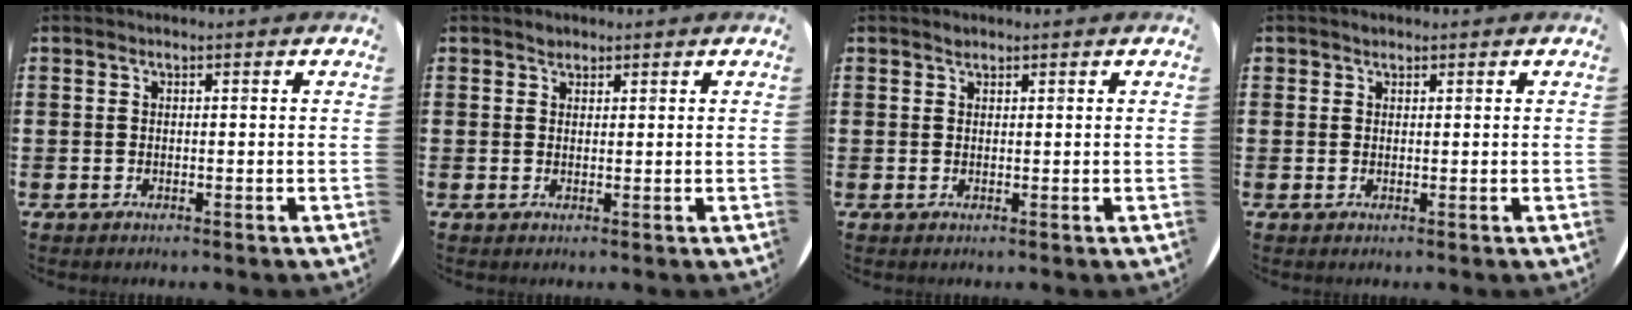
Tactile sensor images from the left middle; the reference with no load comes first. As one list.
[{"total": 1.1, "force": [0.9, 0.6, 0.1], "torque": [0.006, 0.000, 0.016]}, {"total": 0.7, "force": [0.6, 0.3, 0.1], "torque": [0.006, -0.001, 0.010]}, {"total": 0.8, "force": [0.7, 0.5, 0.0], "torque": [0.000, 0.004, 0.012]}]